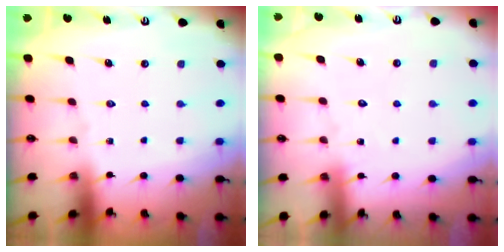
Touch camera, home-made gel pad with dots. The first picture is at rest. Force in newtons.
{"total": 6.7, "press": 6.7, "slide": 0.3}